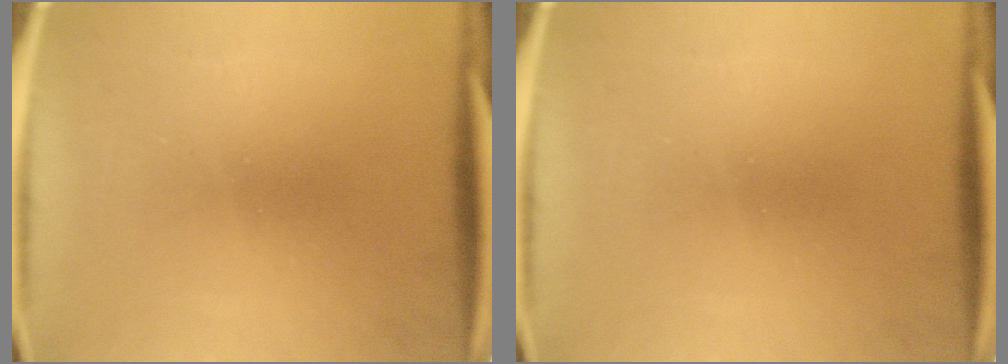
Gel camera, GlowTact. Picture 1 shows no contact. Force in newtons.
{"total": 0.0}